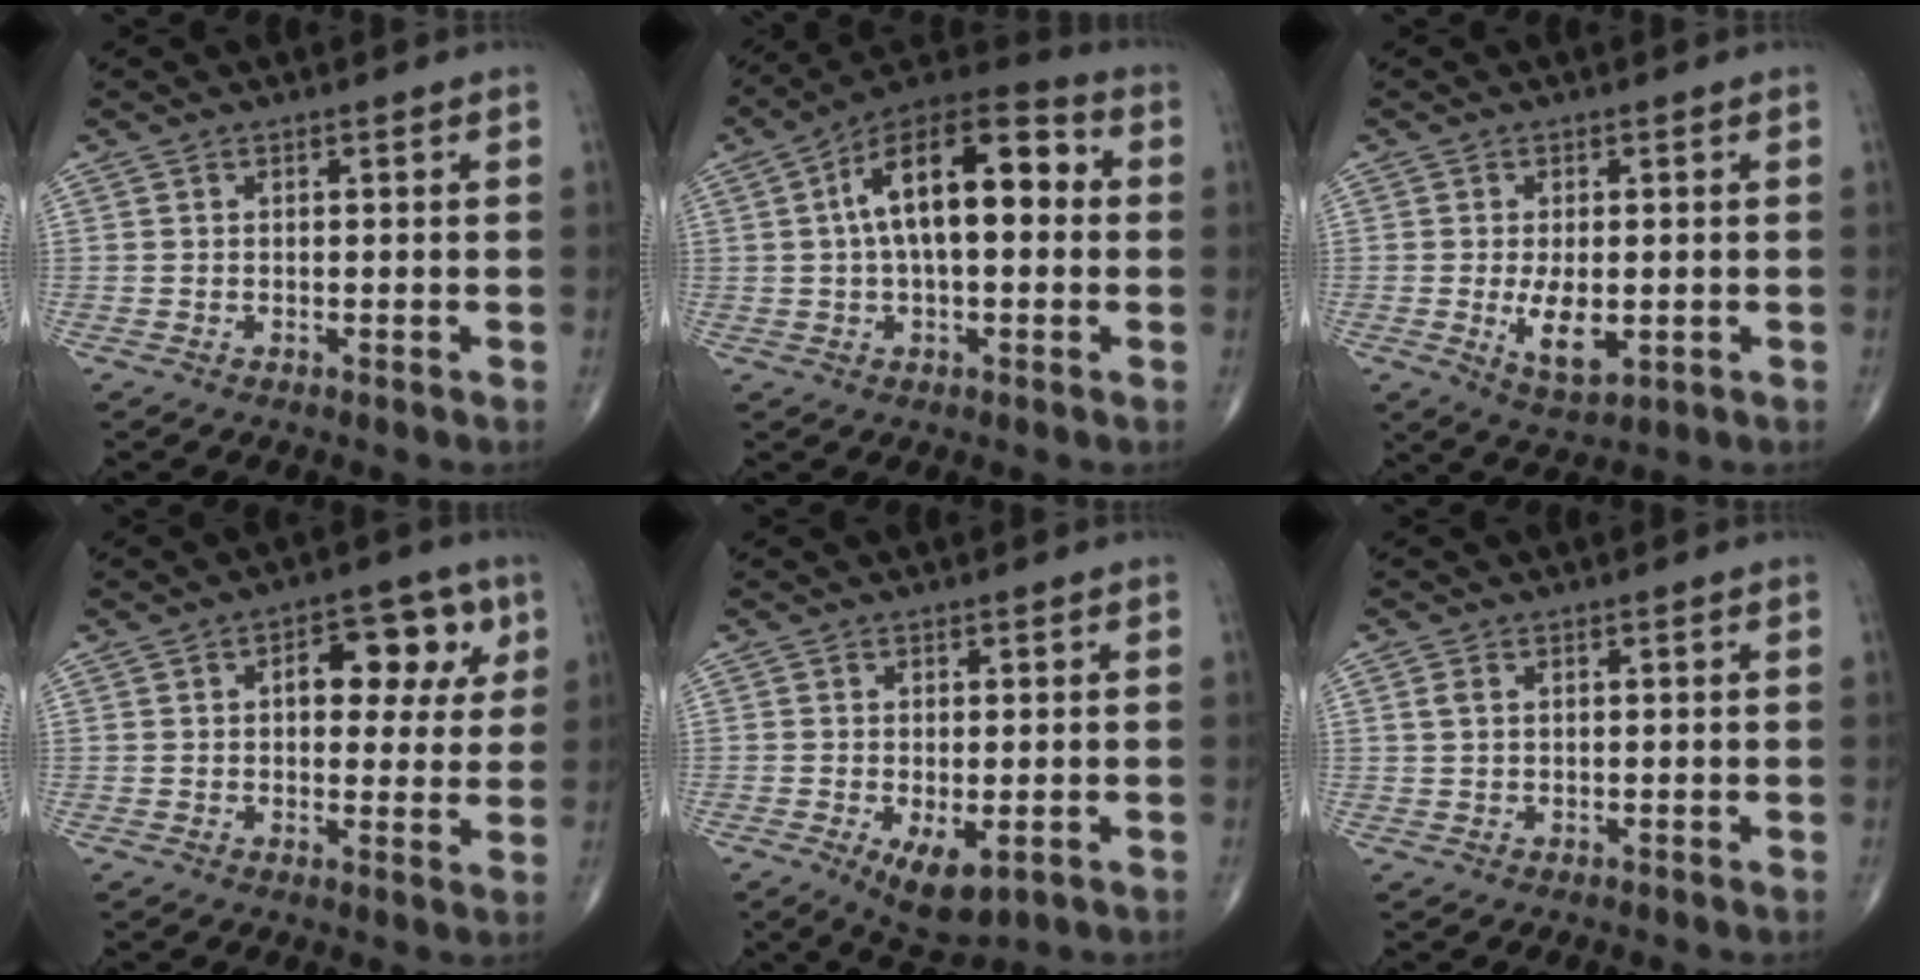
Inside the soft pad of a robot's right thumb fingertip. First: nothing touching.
{"total": 17.3, "force": [2.5, 8.3, 15.0], "torque": [-0.228, 0.042, 0.031]}
{"total": 6.7, "force": [-1.1, 3.2, 5.8], "torque": [-0.098, -0.014, -0.010]}
{"total": 11.1, "force": [3.2, 6.4, 8.5], "torque": [-0.070, 0.008, 0.039]}
{"total": 6.4, "force": [-2.1, 2.8, 5.3], "torque": [-0.085, -0.013, -0.023]}
{"total": 1.7, "force": [0.5, 1.1, 1.2], "torque": [-0.028, 0.004, 0.013]}